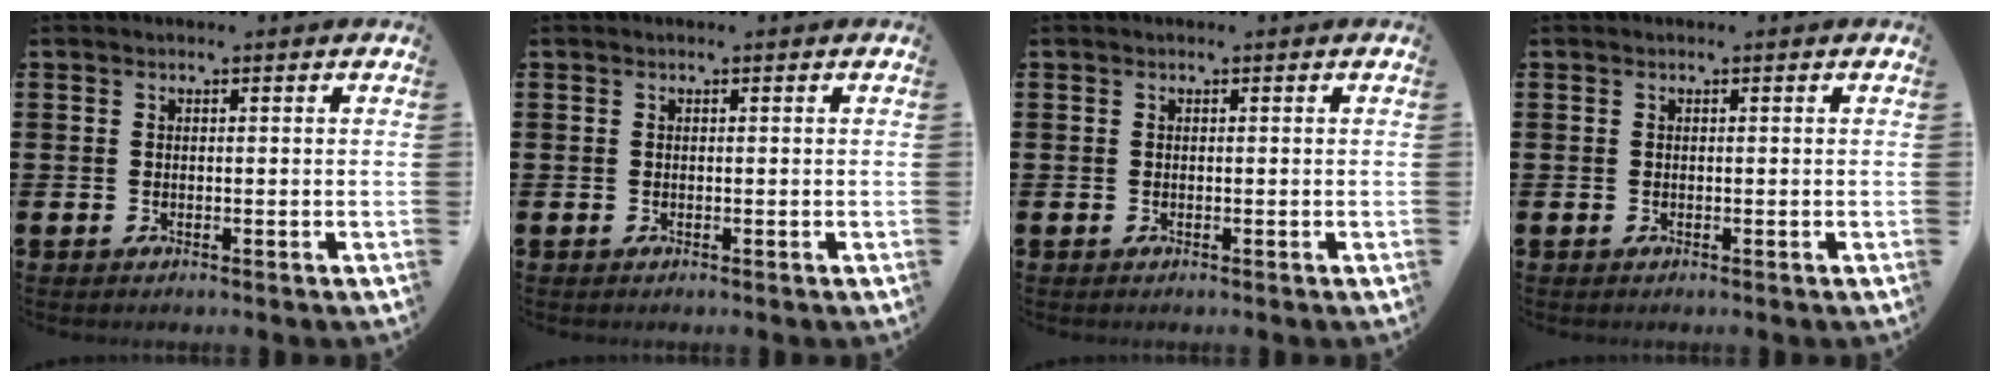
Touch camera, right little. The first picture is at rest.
{"total": 0.0}
{"total": 0.0}
{"total": 0.0}